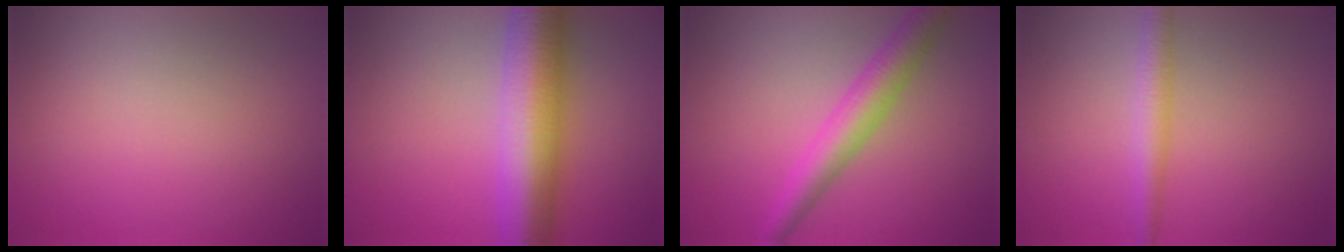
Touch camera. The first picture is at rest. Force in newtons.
{"total": 9.9, "press": 9.9, "slide": 0.1}
{"total": 4.5, "press": 4.5, "slide": 0.1}
{"total": 2.6, "press": 2.6, "slide": 0.1}